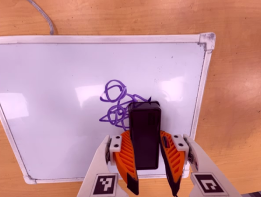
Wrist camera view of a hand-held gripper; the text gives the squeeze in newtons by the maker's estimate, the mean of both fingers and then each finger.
{"total": 10.9, "left": 10.7, "right": 11.1}